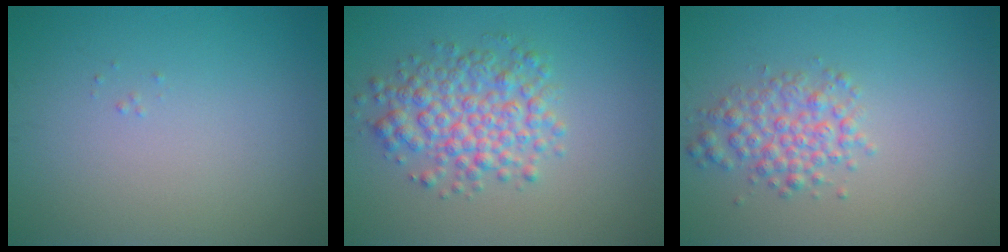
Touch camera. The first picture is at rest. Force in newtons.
{"total": 4.8, "press": 4.8, "slide": 0.1}
{"total": 3.0, "press": 3.0, "slide": 0.1}